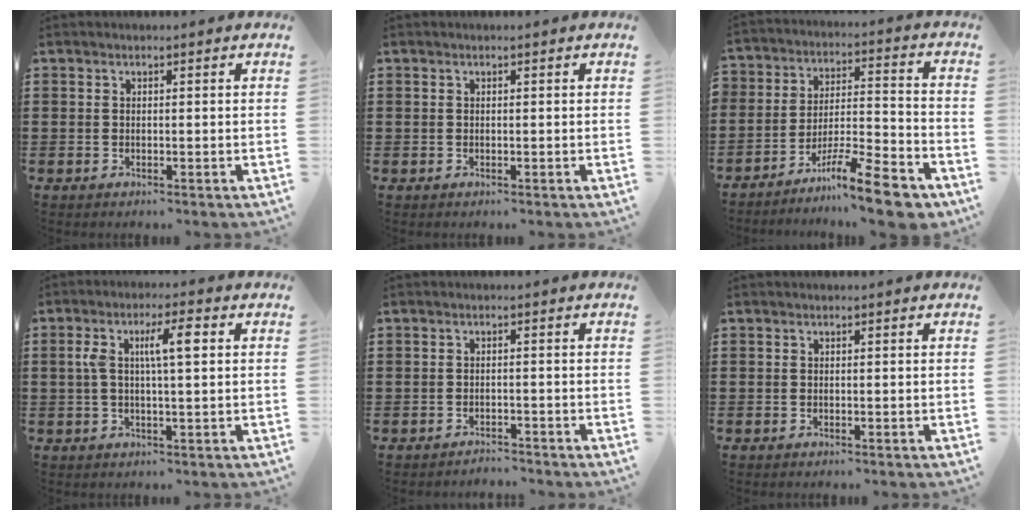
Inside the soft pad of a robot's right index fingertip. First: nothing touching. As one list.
[{"total": 0.0}, {"total": 11.5, "force": [-9.6, 1.7, 6.0], "torque": [-0.083, 0.031, -0.180]}, {"total": 6.5, "force": [1.4, 1.6, 6.1], "torque": [-0.128, 0.005, 0.018]}, {"total": 1.7, "force": [-1.7, 0.1, -0.3], "torque": [-0.001, 0.004, -0.039]}, {"total": 0.0}]